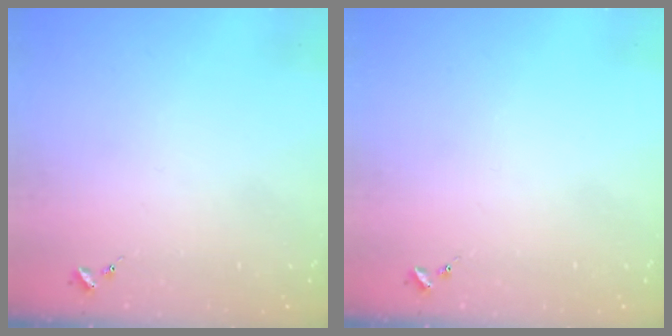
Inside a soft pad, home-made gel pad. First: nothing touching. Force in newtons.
{"total": 0.0}